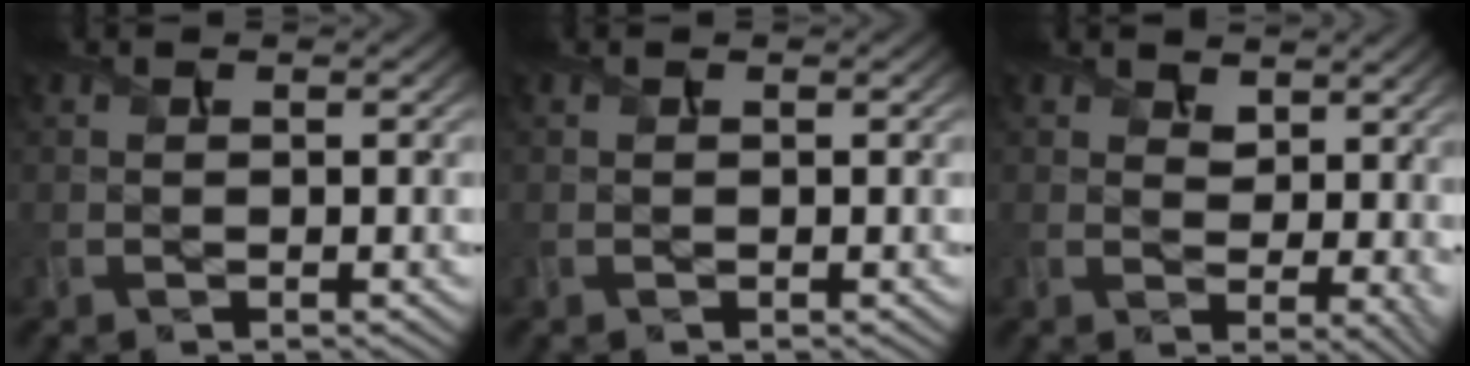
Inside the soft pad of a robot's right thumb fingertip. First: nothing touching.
{"total": 0.0}
{"total": 4.7, "force": [2.4, 2.7, 3.0], "torque": [-0.050, -0.008, 0.044]}